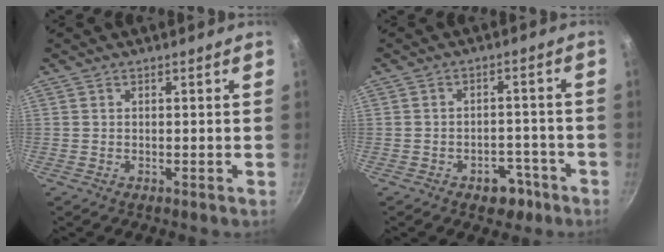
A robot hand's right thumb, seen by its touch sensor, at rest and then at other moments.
{"total": 5.7, "force": [-3.4, 3.7, 2.7], "torque": [-0.016, 0.032, -0.045]}